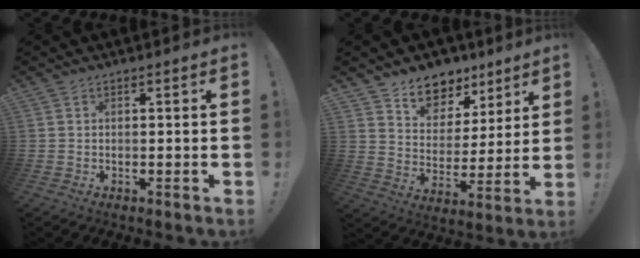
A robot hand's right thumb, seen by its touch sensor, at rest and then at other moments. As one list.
[{"total": 10.4, "force": [7.7, 6.5, 2.3], "torque": [-0.041, -0.060, 0.147]}]